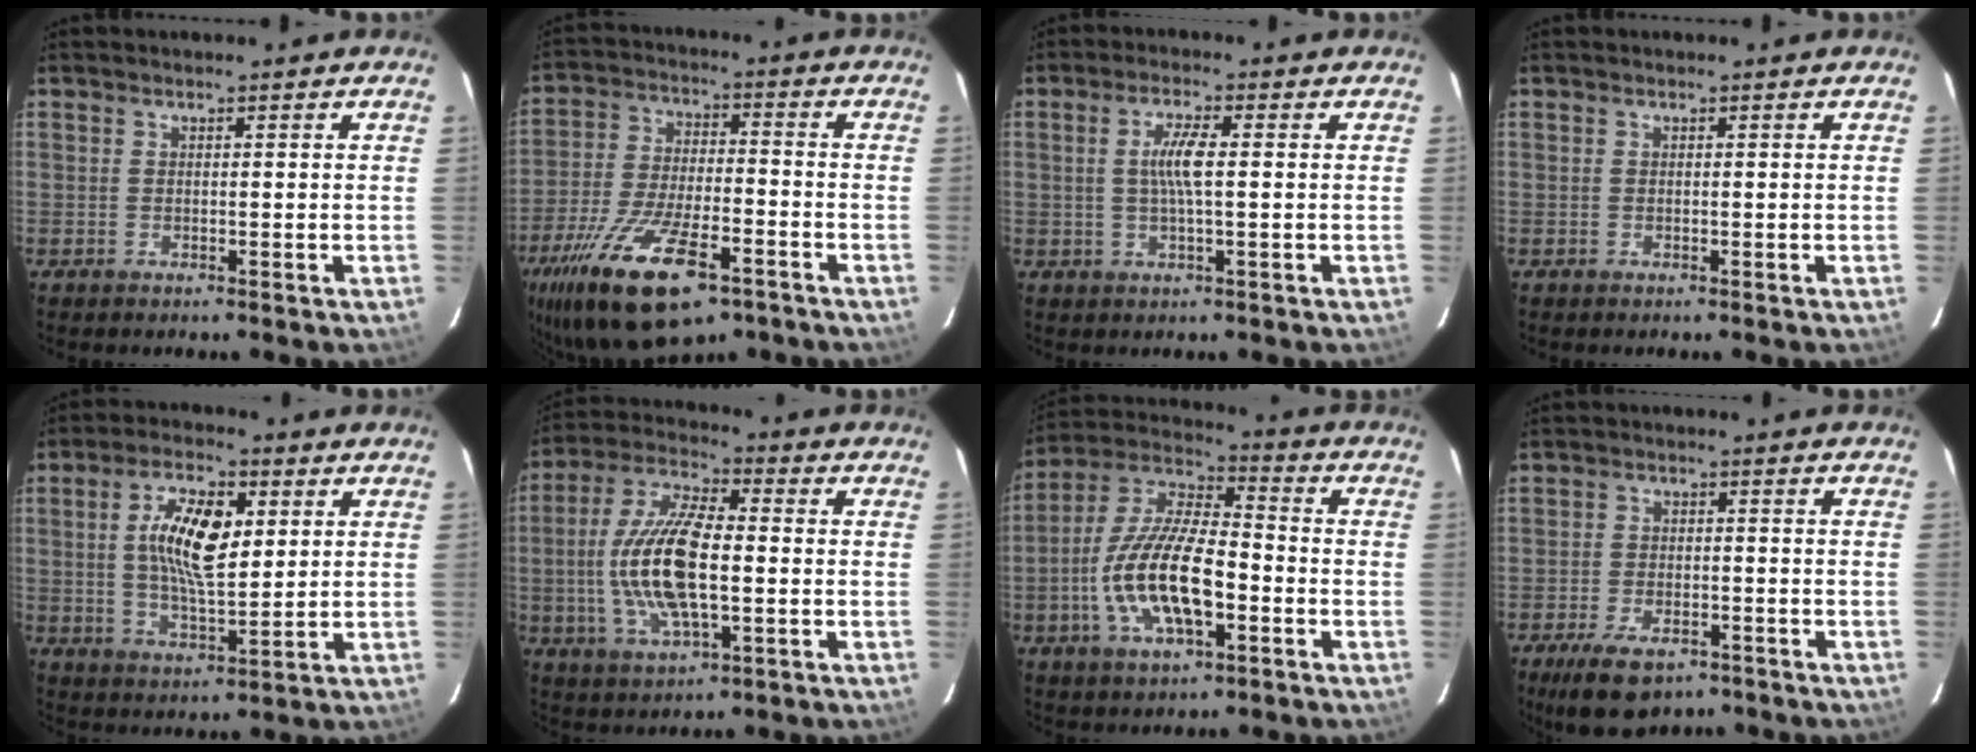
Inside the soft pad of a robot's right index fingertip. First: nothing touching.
{"total": 22.1, "force": [-13.4, 8.4, 15.4], "torque": [-0.314, -0.049, -0.226]}
{"total": 4.9, "force": [0.2, 0.6, 4.9], "torque": [-0.092, 0.002, 0.006]}
{"total": 0.0}
{"total": 11.2, "force": [2.5, 4.6, 9.9], "torque": [-0.185, 0.009, 0.046]}
{"total": 15.8, "force": [-1.7, 5.9, 14.6], "torque": [-0.300, 0.003, -0.033]}
{"total": 16.4, "force": [-4.8, 6.3, 14.4], "torque": [-0.293, -0.005, -0.091]}
{"total": 10.1, "force": [-6.9, 4.8, 5.7], "torque": [-0.127, -0.015, -0.107]}